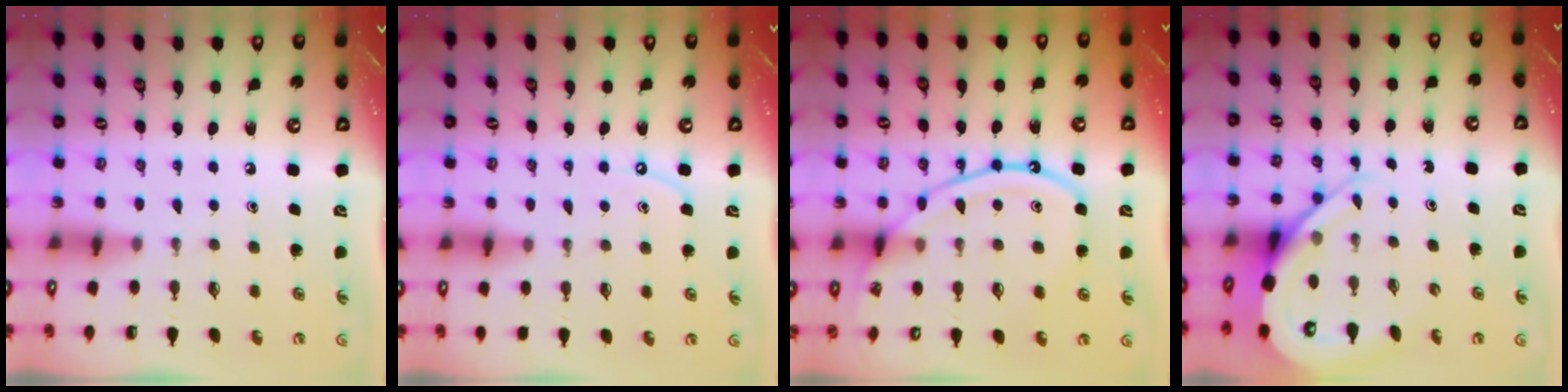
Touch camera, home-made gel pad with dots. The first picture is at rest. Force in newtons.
{"total": 3.9, "press": 3.8, "slide": 0.6}
{"total": 13.5, "press": 13.4, "slide": 1.2}
{"total": 9.1, "press": 9.1, "slide": 0.9}